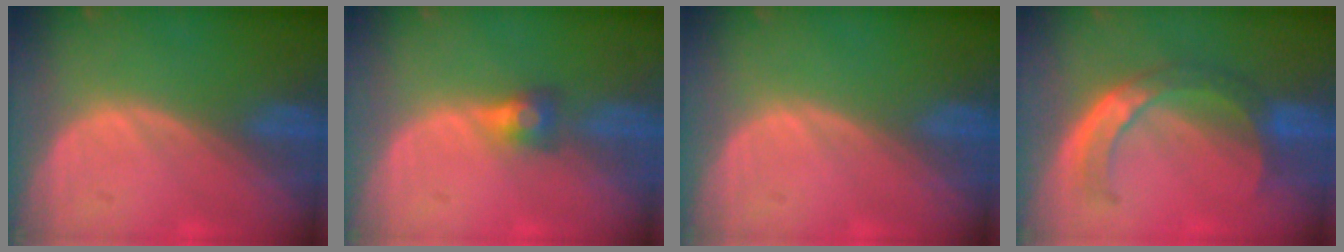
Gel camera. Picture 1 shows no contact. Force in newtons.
{"total": 2.8, "press": 2.6, "slide": 1.0}
{"total": 0.0}
{"total": 7.3, "press": 6.4, "slide": 3.5}